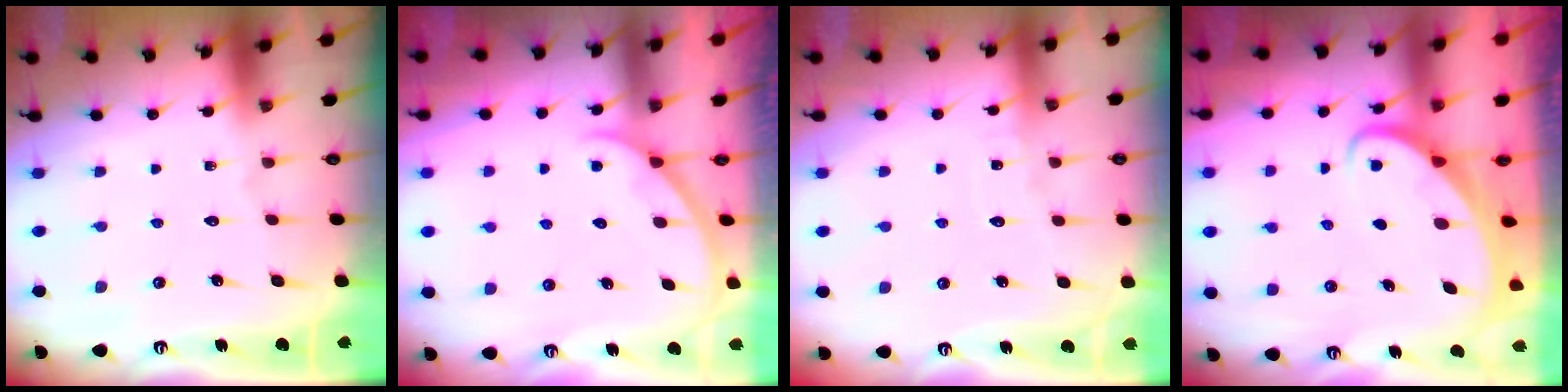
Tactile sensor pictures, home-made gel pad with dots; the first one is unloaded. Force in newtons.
{"total": 2.0, "press": 2.0, "slide": 0.1}
{"total": 2.7, "press": 2.7, "slide": 0.3}
{"total": 3.1, "press": 3.0, "slide": 0.5}